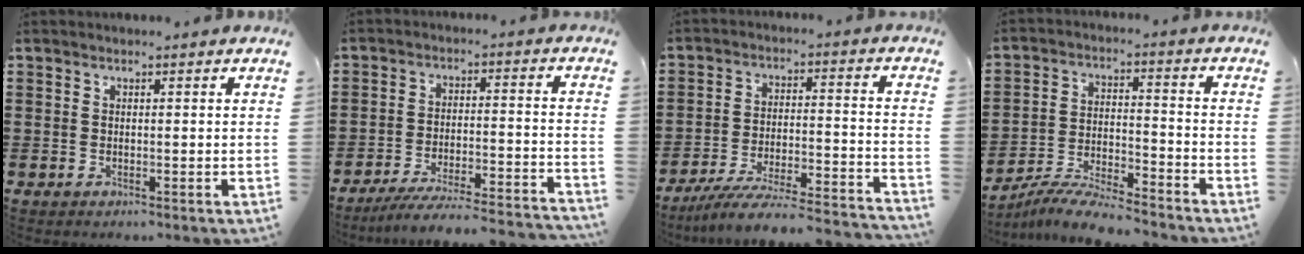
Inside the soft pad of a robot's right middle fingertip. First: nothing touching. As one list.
[{"total": 6.2, "force": [-5.7, -0.3, 2.4], "torque": [-0.049, -0.012, -0.112]}, {"total": 7.2, "force": [-6.5, 0.0, 3.0], "torque": [-0.061, -0.010, -0.129]}, {"total": 7.4, "force": [-7.1, 0.2, 2.0], "torque": [-0.044, 0.003, -0.140]}]